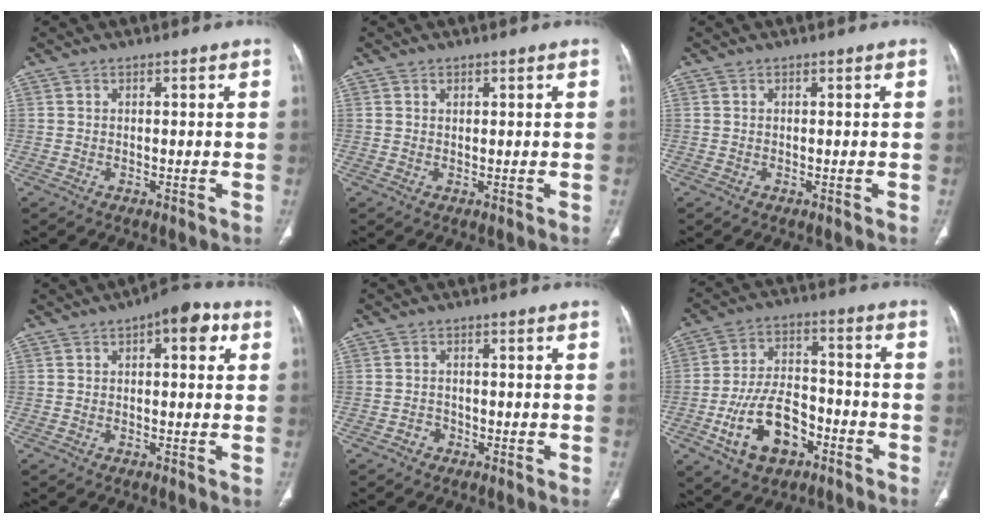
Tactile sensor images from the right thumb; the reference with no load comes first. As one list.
[{"total": 0.6, "force": [0.4, 0.4, 0.3], "torque": [0.003, -0.003, 0.006]}, {"total": 0.0}, {"total": 7.0, "force": [2.7, 3.1, 5.6], "torque": [-0.052, 0.012, 0.026]}, {"total": 1.6, "force": [-0.9, 1.3, 0.3], "torque": [0.000, 0.008, -0.020]}, {"total": 14.3, "force": [-6.1, 8.7, 9.6], "torque": [-0.157, 0.038, -0.101]}]